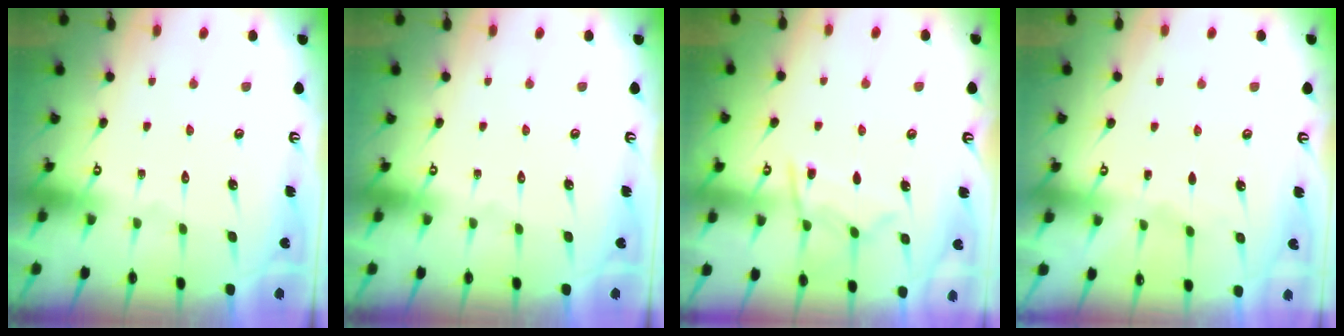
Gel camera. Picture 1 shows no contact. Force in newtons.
{"total": 0.0}
{"total": 9.4, "press": 9.3, "slide": 0.9}
{"total": 2.9, "press": 2.8, "slide": 0.4}